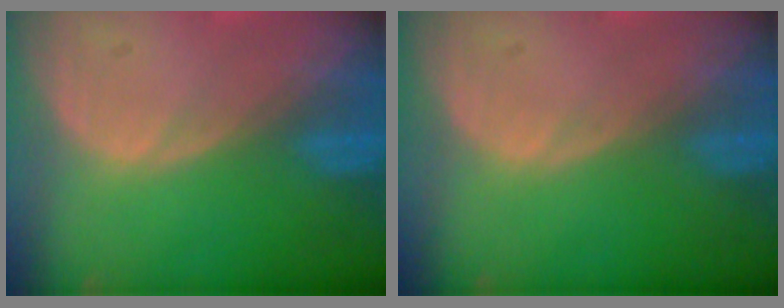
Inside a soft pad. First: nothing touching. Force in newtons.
{"total": 0.0}